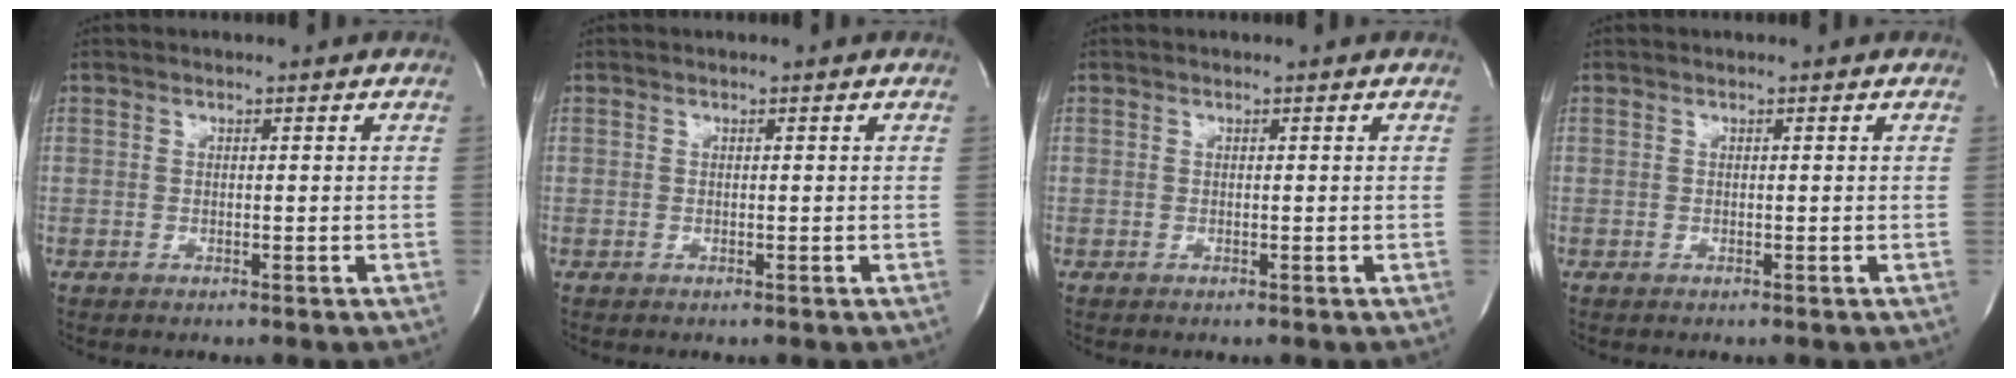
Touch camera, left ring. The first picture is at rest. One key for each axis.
{"total": 0.0}
{"total": 0.0}
{"total": 0.0}